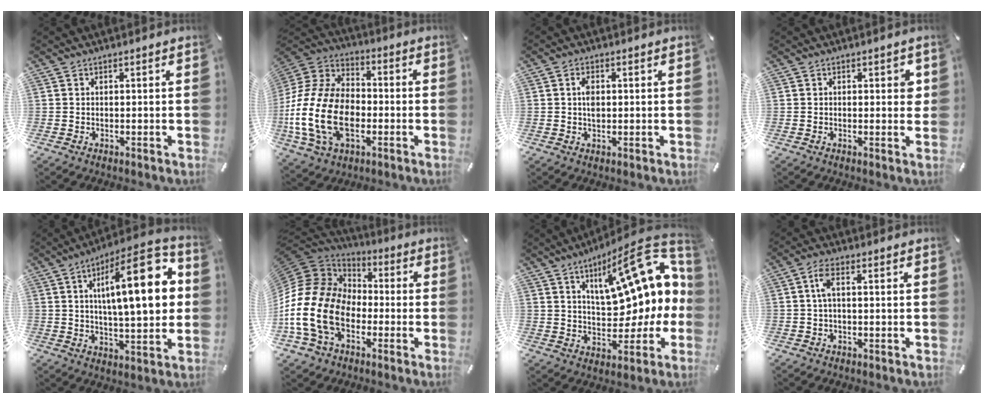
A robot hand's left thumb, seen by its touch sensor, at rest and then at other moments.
{"total": 21.2, "force": [-5.5, 14.4, 14.6], "torque": [-0.328, 0.025, -0.095]}
{"total": 3.3, "force": [0.4, 2.0, 2.6], "torque": [-0.047, 0.002, 0.004]}
{"total": 2.5, "force": [0.4, 1.3, 2.1], "torque": [-0.019, -0.003, 0.001]}
{"total": 22.9, "force": [5.8, 8.2, 20.6], "torque": [-0.300, -0.017, 0.075]}
{"total": 20.2, "force": [-5.9, 14.8, 12.4], "torque": [-0.284, 0.019, -0.105]}
{"total": 20.0, "force": [9.2, 8.4, 15.6], "torque": [-0.221, -0.060, 0.146]}
{"total": 4.2, "force": [0.3, 1.7, 3.8], "torque": [-0.081, 0.007, 0.002]}